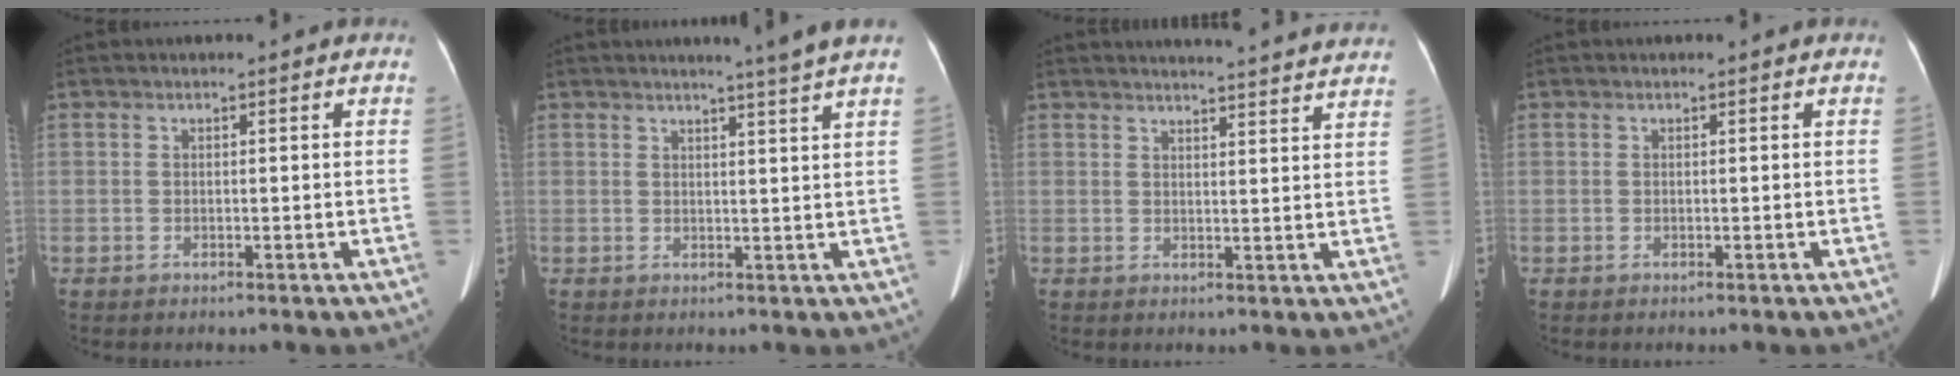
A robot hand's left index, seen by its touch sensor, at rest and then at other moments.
{"total": 4.3, "force": [3.5, -1.5, 1.8], "torque": [-0.026, -0.012, 0.041]}
{"total": 16.7, "force": [16.0, 0.7, 4.7], "torque": [-0.055, -0.015, 0.183]}
{"total": 0.0}